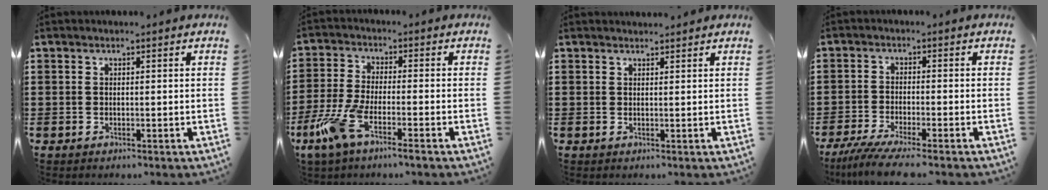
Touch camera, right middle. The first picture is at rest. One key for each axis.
{"total": 6.9, "fx": -4.1, "fy": 1.3, "fz": 5.3, "tx": -0.134, "ty": -0.018, "tz": -0.081}
{"total": 1.0, "fx": 1.0, "fy": 0.1, "fz": 0.1, "tx": 0.004, "ty": -0.003, "tz": 0.018}
{"total": 4.5, "fx": -3.9, "fy": -0.2, "fz": 2.4, "tx": -0.060, "ty": -0.022, "tz": -0.076}